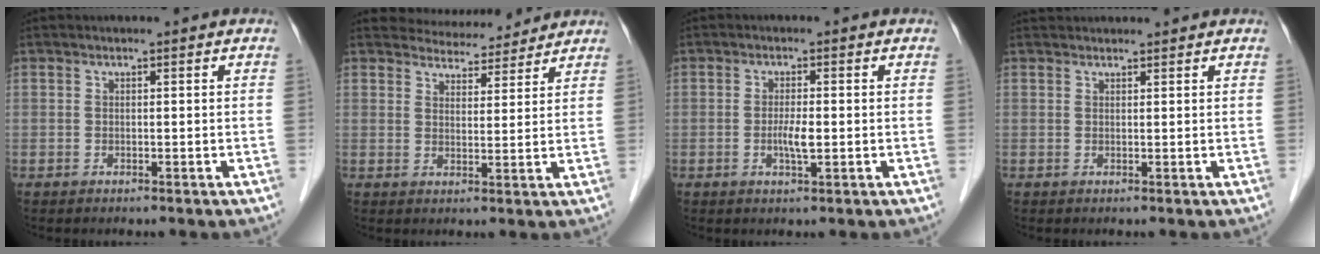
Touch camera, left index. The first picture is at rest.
{"total": 6.4, "force": [6.2, 1.7, 0.2], "torque": [-0.001, 0.008, 0.081]}
{"total": 2.7, "force": [-0.5, 0.4, 2.6], "torque": [-0.054, -0.003, -0.008]}
{"total": 3.2, "force": [3.2, 0.6, 0.4], "torque": [-0.005, 0.033, 0.047]}